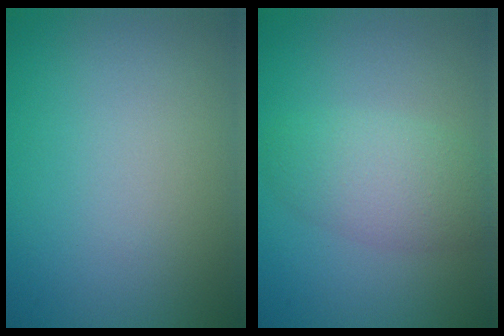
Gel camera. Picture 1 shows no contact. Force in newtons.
{"total": 4.2, "press": 4.2, "slide": 0.3}